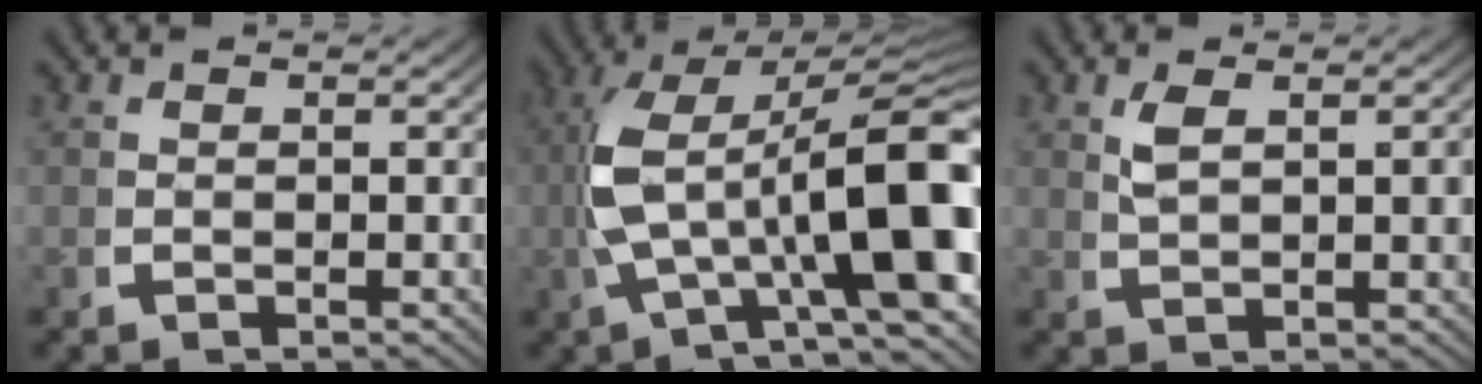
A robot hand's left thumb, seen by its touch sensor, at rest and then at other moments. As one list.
[{"total": 13.1, "force": [-0.5, 5.9, 11.6], "torque": [-0.209, -0.018, 0.005]}, {"total": 2.6, "force": [1.1, 0.5, 2.3], "torque": [-0.044, 0.000, 0.029]}]